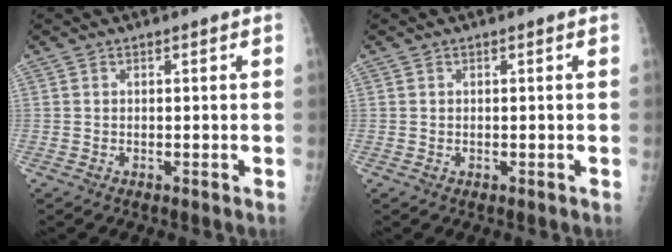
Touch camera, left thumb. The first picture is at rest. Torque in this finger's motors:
{"motor_torque": [-0.18, 0.08, 0.13, 0.01, 0.00]}